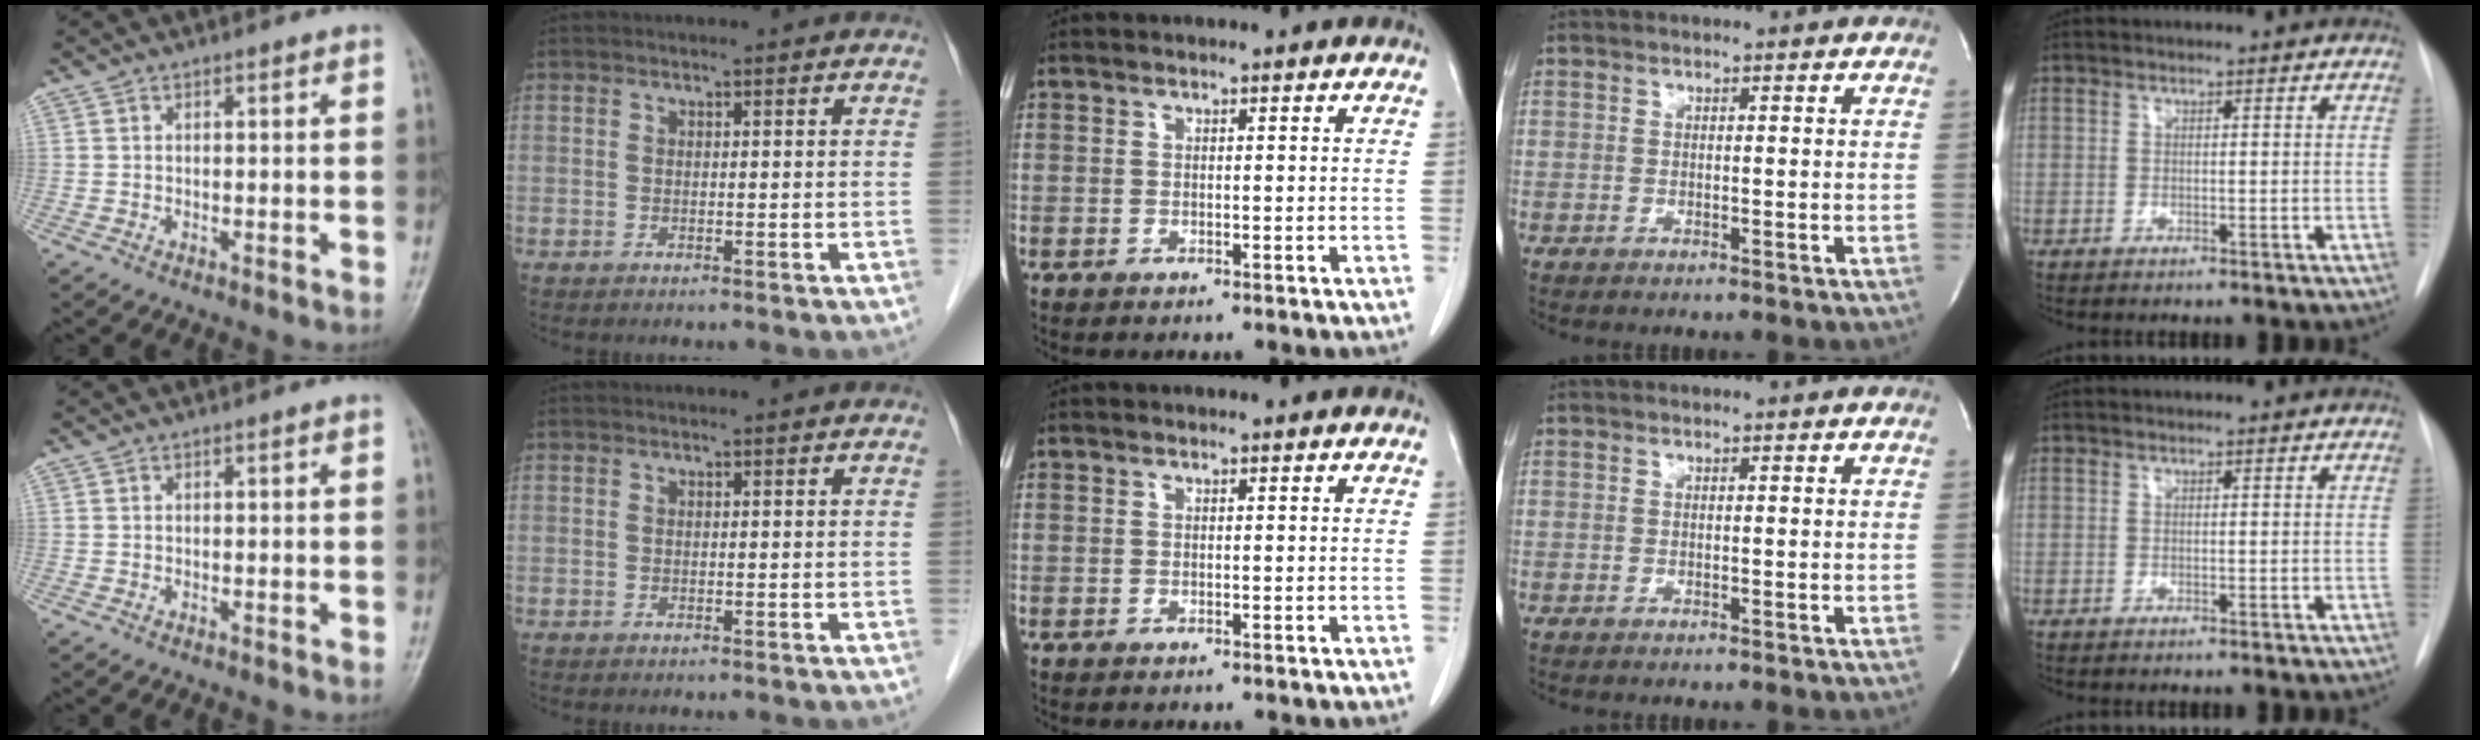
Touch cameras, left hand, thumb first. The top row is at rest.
{}